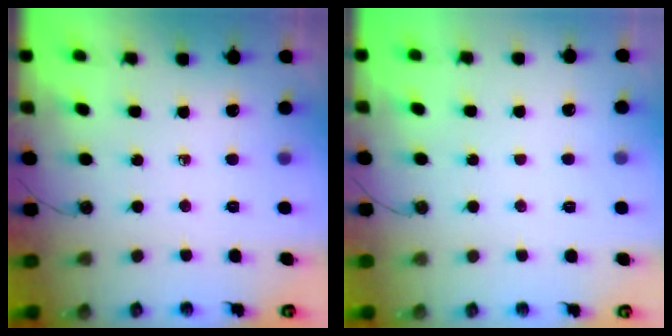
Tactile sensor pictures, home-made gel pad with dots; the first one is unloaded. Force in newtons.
{"total": 1.1, "press": 1.1, "slide": 0.1}